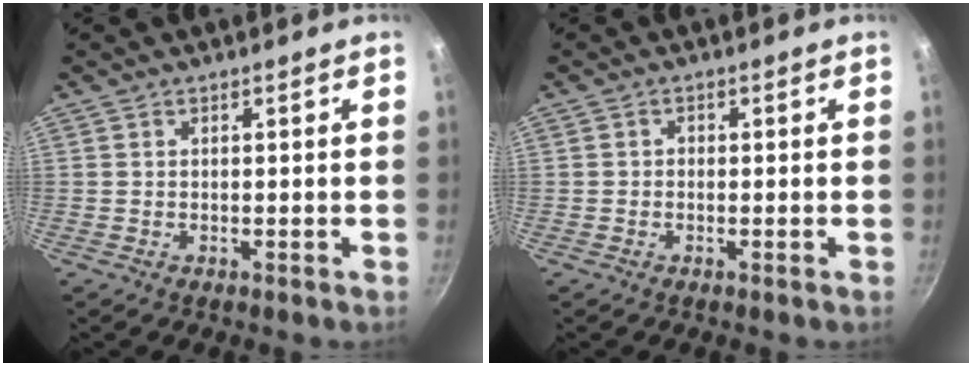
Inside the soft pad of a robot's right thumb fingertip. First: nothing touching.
{"total": 0.8, "force": [-0.2, 0.7, 0.4], "torque": [-0.001, 0.003, -0.008]}